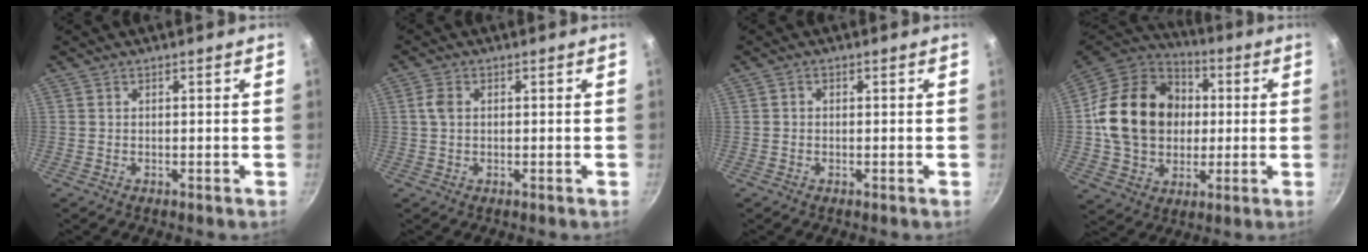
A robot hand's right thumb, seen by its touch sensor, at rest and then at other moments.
{"total": 2.5, "force": [0.4, 1.7, 1.7], "torque": [-0.040, 0.006, 0.006]}
{"total": 0.7, "force": [0.0, 0.6, 0.4], "torque": [-0.004, 0.001, -0.003]}
{"total": 20.9, "force": [0.7, 16.8, 12.4], "torque": [-0.203, 0.021, 0.016]}